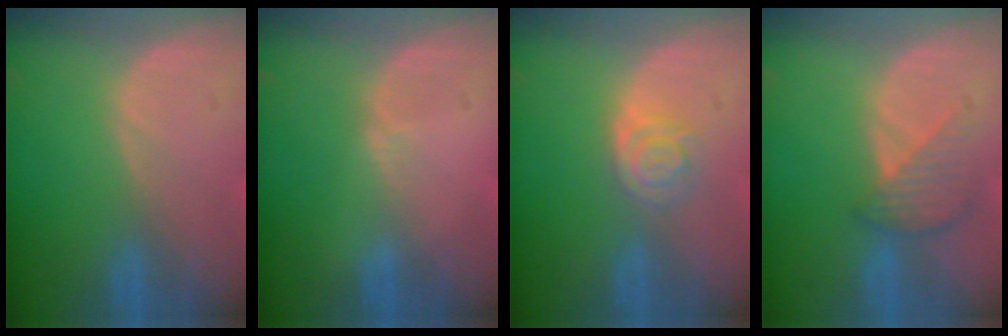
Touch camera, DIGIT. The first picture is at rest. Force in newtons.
{"total": 0.6, "press": 0.6, "slide": 0.2}
{"total": 4.2, "press": 3.7, "slide": 2.0}
{"total": 4.6, "press": 4.3, "slide": 1.7}